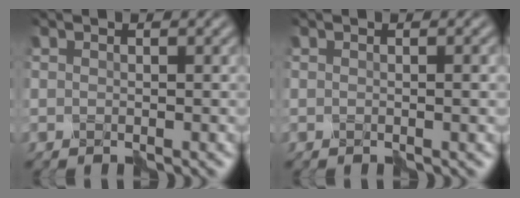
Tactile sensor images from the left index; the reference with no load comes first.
{"total": 1.1, "force": [0.0, 0.2, 1.0], "torque": [-0.010, 0.003, -0.002]}